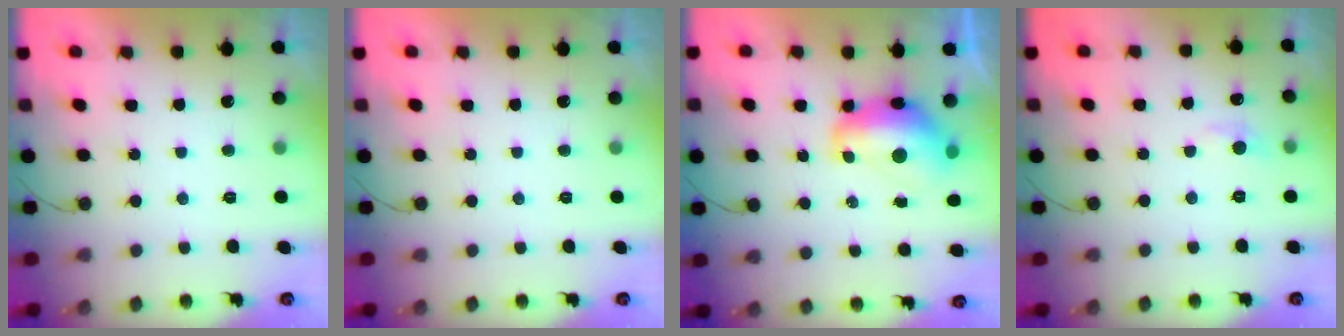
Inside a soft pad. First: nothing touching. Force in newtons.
{"total": 0.0}
{"total": 12.4, "press": 12.4, "slide": 1.1}
{"total": 6.2, "press": 6.1, "slide": 0.9}